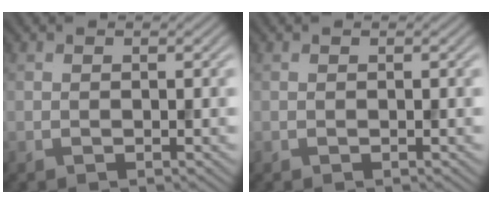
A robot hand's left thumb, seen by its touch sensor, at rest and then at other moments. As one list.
[{"total": 0.0}]